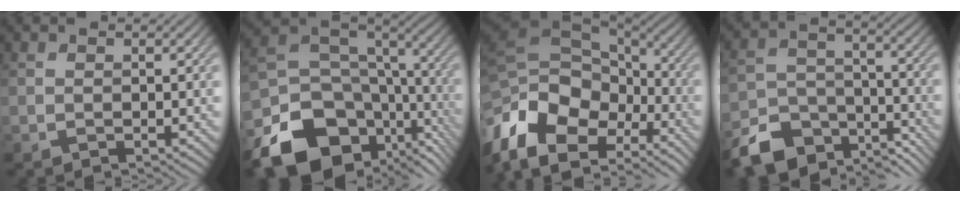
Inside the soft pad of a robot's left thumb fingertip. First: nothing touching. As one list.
[{"total": 18.5, "force": [-8.4, 12.7, 10.6], "torque": [-0.239, -0.046, -0.111]}, {"total": 18.5, "force": [-8.5, 12.8, 10.4], "torque": [-0.260, -0.015, -0.099]}, {"total": 12.5, "force": [-9.0, 6.6, 5.6], "torque": [-0.124, -0.024, -0.150]}]